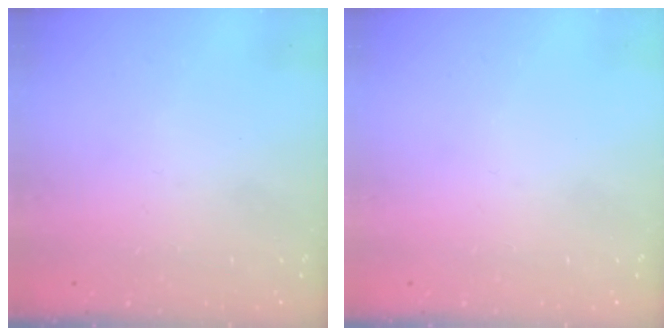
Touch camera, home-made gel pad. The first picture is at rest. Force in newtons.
{"total": 0.0}